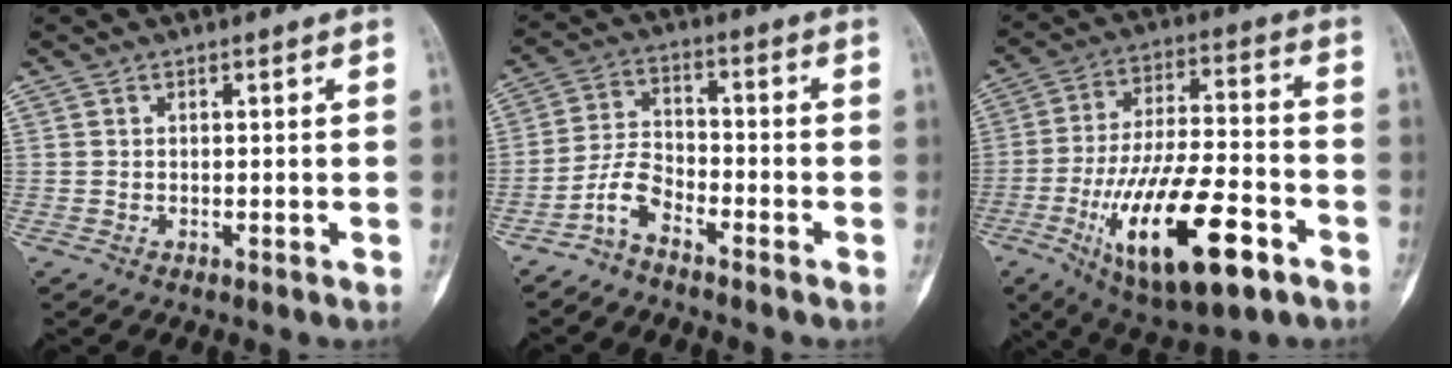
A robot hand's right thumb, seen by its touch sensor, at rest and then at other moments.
{"total": 5.5, "force": [-4.1, 2.3, 3.0], "torque": [-0.056, 0.037, -0.090]}
{"total": 22.3, "force": [-9.1, 8.2, 18.6], "torque": [-0.346, 0.028, -0.143]}